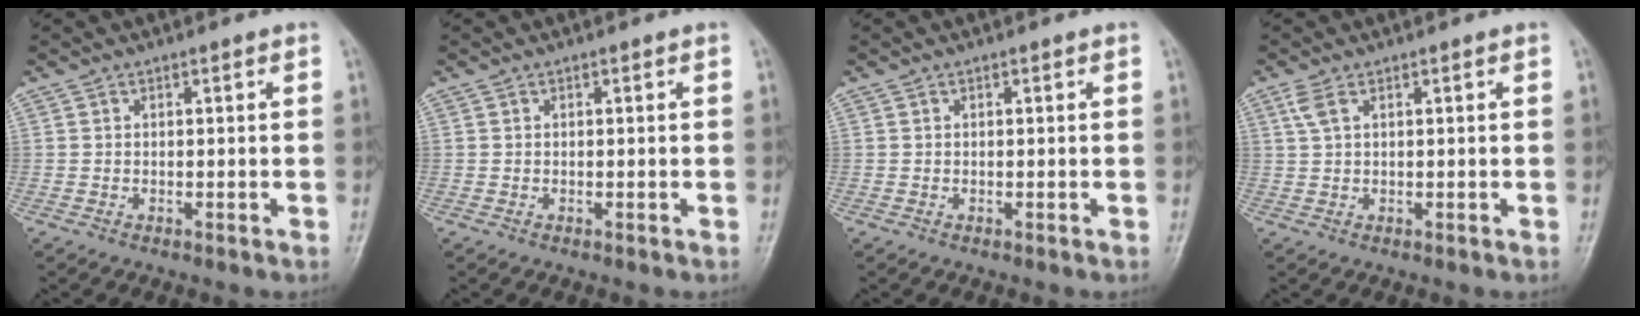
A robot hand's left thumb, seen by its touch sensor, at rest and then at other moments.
{"total": 0.0}
{"total": 0.0}
{"total": 2.3, "force": [1.1, 0.9, 1.8], "torque": [-0.049, 0.011, 0.029]}